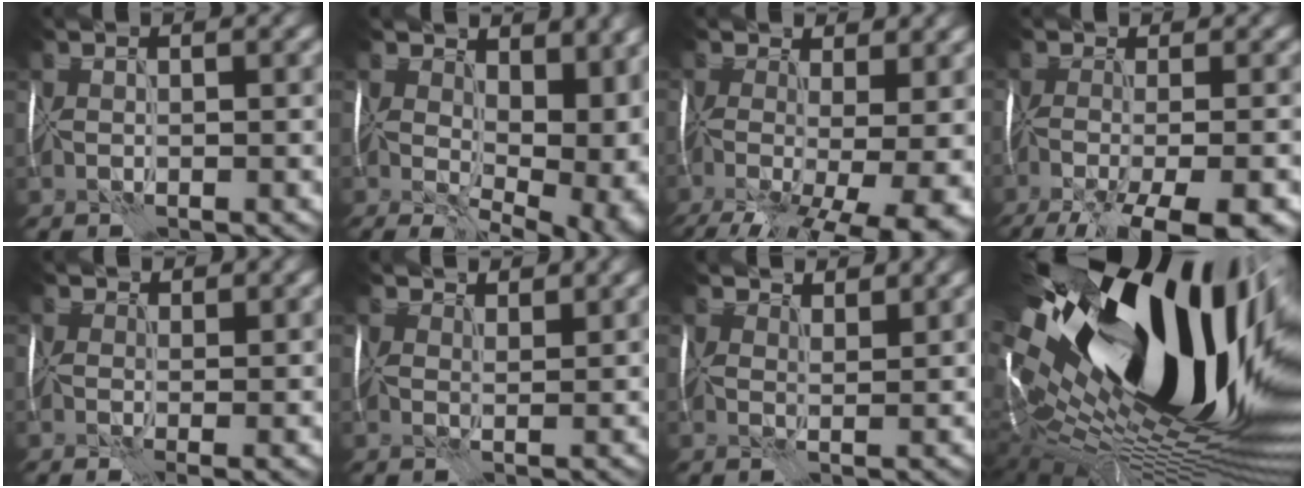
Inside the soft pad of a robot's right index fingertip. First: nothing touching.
{"total": 14.7, "force": [2.7, 8.8, 11.4], "torque": [-0.131, 0.008, 0.078]}
{"total": 16.4, "force": [-6.6, 8.0, 12.7], "torque": [-0.200, -0.016, -0.034]}
{"total": 12.6, "force": [-8.6, 4.6, 8.0], "torque": [-0.130, -0.028, -0.096]}
{"total": 3.3, "force": [1.7, 1.7, 2.2], "torque": [-0.039, 0.009, 0.017]}
{"total": 3.8, "force": [3.4, 1.4, 1.0], "torque": [-0.027, 0.011, 0.038]}
{"total": 4.3, "force": [3.9, 1.5, 1.1], "torque": [-0.029, 0.010, 0.045]}
{"total": 21.2, "force": [5.1, 10.9, 17.4], "torque": [-0.314, 0.007, 0.066]}